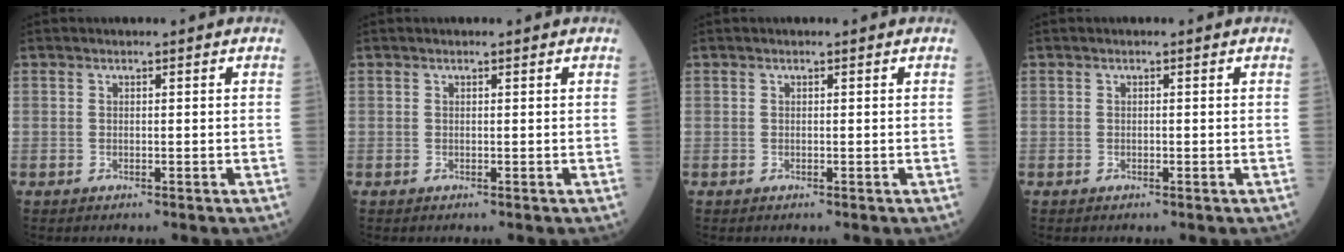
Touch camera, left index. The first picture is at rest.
{"total": 0.6, "force": [0.5, 0.0, 0.2], "torque": [-0.011, 0.005, 0.008]}
{"total": 0.0}
{"total": 0.0}